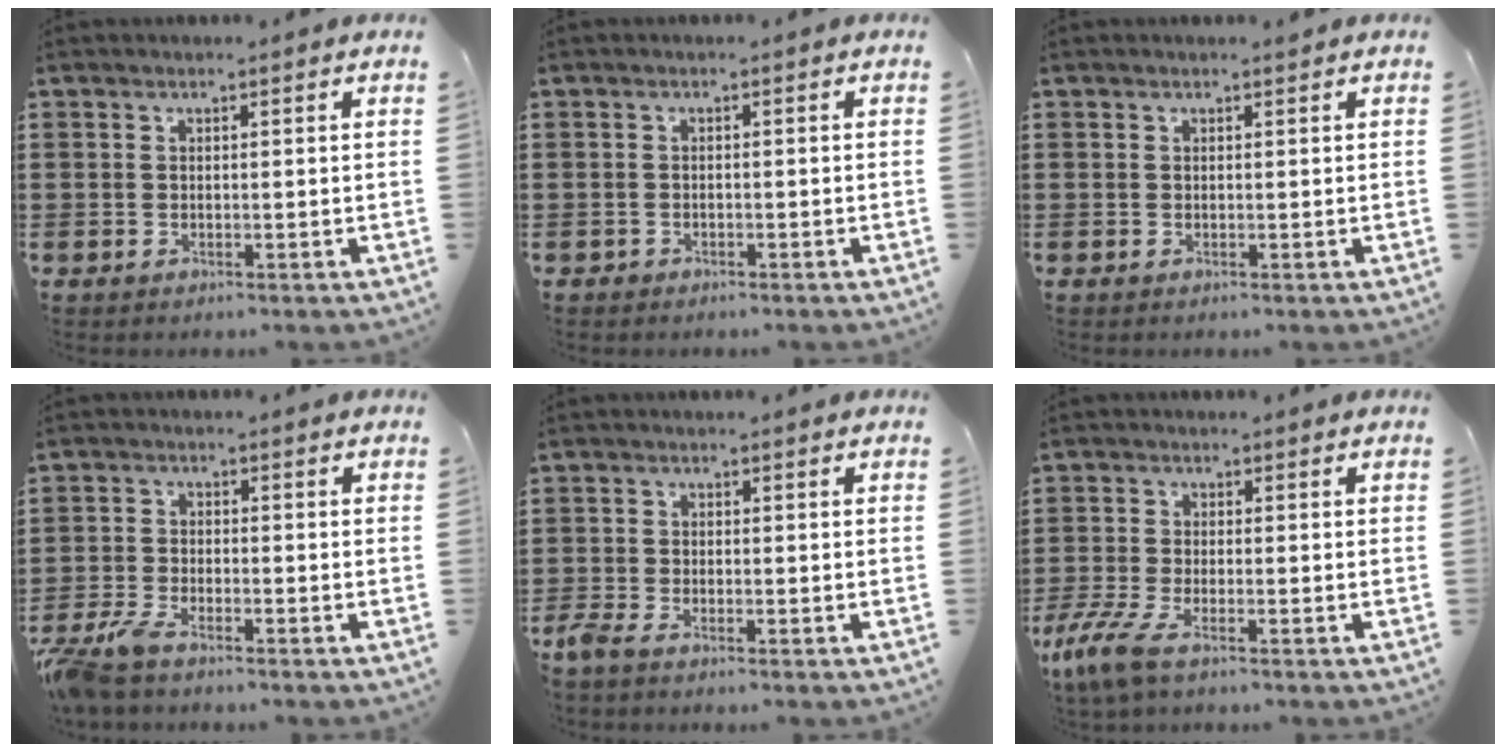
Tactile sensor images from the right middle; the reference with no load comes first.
{"total": 0.7, "force": [-0.6, 0.3, 0.0], "torque": [0.000, 0.002, -0.014]}
{"total": 0.0}
{"total": 4.5, "force": [-3.8, 0.8, 2.2], "torque": [-0.071, -0.009, -0.084]}
{"total": 2.0, "force": [-1.7, 0.3, 1.0], "torque": [-0.048, -0.007, -0.044]}
{"total": 5.0, "force": [-3.1, 1.0, 3.7], "torque": [-0.104, -0.019, -0.066]}